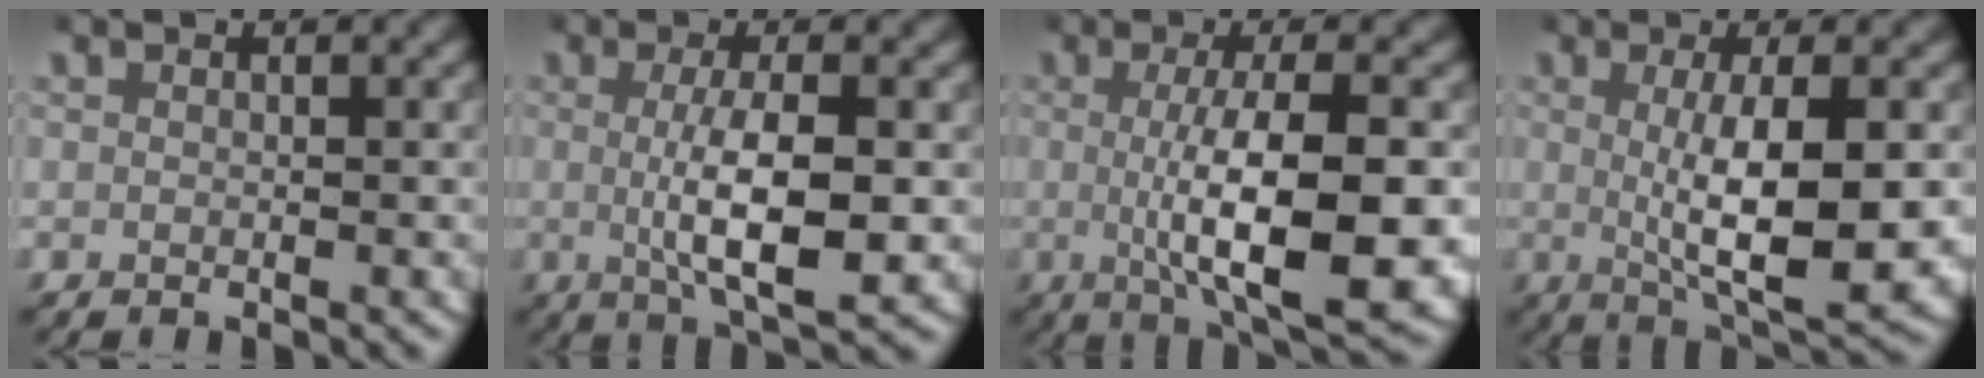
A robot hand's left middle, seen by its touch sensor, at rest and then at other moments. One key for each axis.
{"total": 5.8, "fx": -0.4, "fy": 1.6, "fz": 5.6, "tx": -0.096, "ty": -0.009, "tz": -0.004}
{"total": 8.9, "fx": -1.0, "fy": 2.3, "fz": 8.5, "tx": -0.131, "ty": -0.009, "tz": -0.009}
{"total": 7.9, "fx": 0.2, "fy": 2.1, "fz": 7.6, "tx": -0.116, "ty": -0.013, "tz": 0.011}